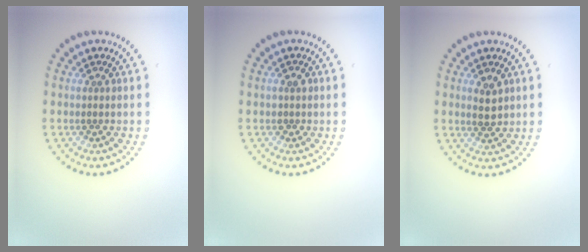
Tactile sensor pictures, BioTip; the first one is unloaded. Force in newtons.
{"total": 1.1, "press": 1.0, "slide": 0.4}
{"total": 1.9, "press": 1.8, "slide": 0.4}